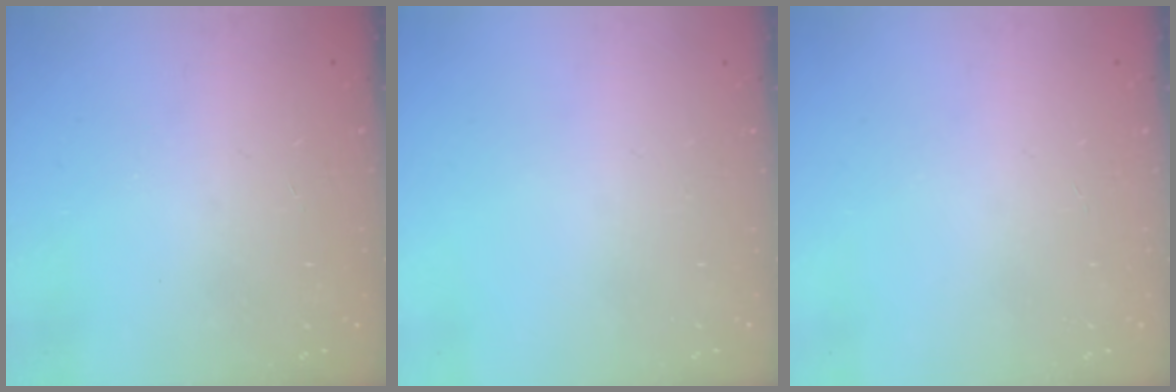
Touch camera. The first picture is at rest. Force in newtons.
{"total": 0.0}
{"total": 0.0}